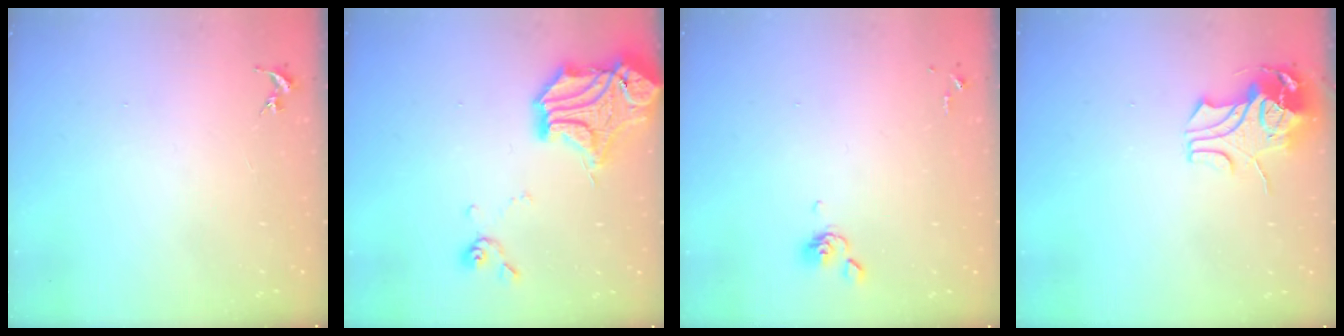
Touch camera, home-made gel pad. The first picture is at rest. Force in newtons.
{"total": 20.2, "press": 20.0, "slide": 2.5}
{"total": 5.6, "press": 5.5, "slide": 1.4}
{"total": 9.2, "press": 9.1, "slide": 1.2}